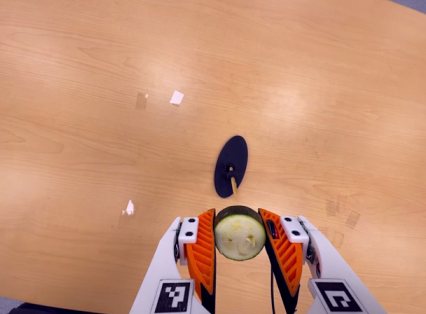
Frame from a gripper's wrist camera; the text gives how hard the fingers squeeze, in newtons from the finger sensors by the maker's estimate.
{"total": 9.9, "left": 9.0, "right": 10.9}